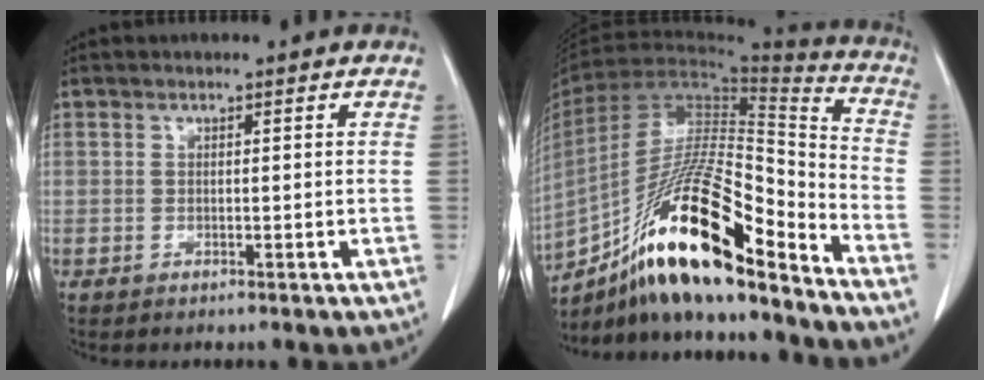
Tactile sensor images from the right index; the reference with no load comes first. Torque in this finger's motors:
{"motor_torque": [1.19, -0.95, 1.06, 0.21]}